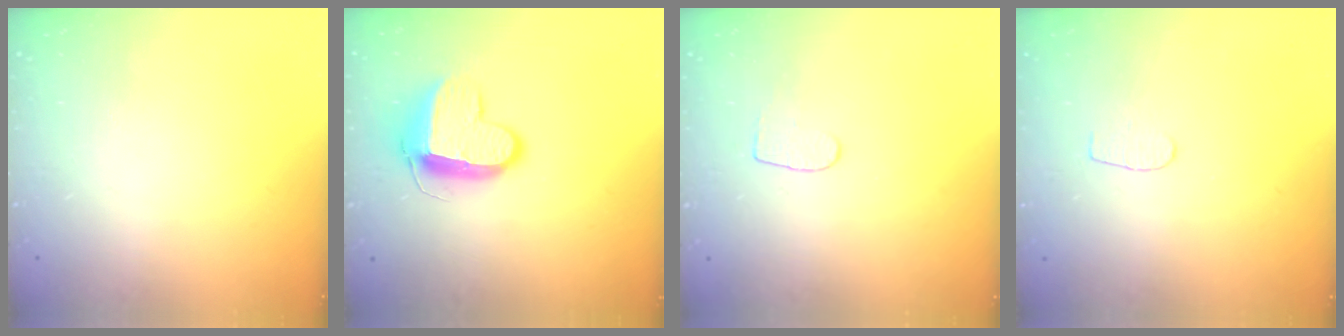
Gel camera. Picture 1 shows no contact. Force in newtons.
{"total": 11.3, "press": 11.3, "slide": 1.1}
{"total": 4.3, "press": 4.2, "slide": 0.3}
{"total": 3.2, "press": 3.2, "slide": 0.3}